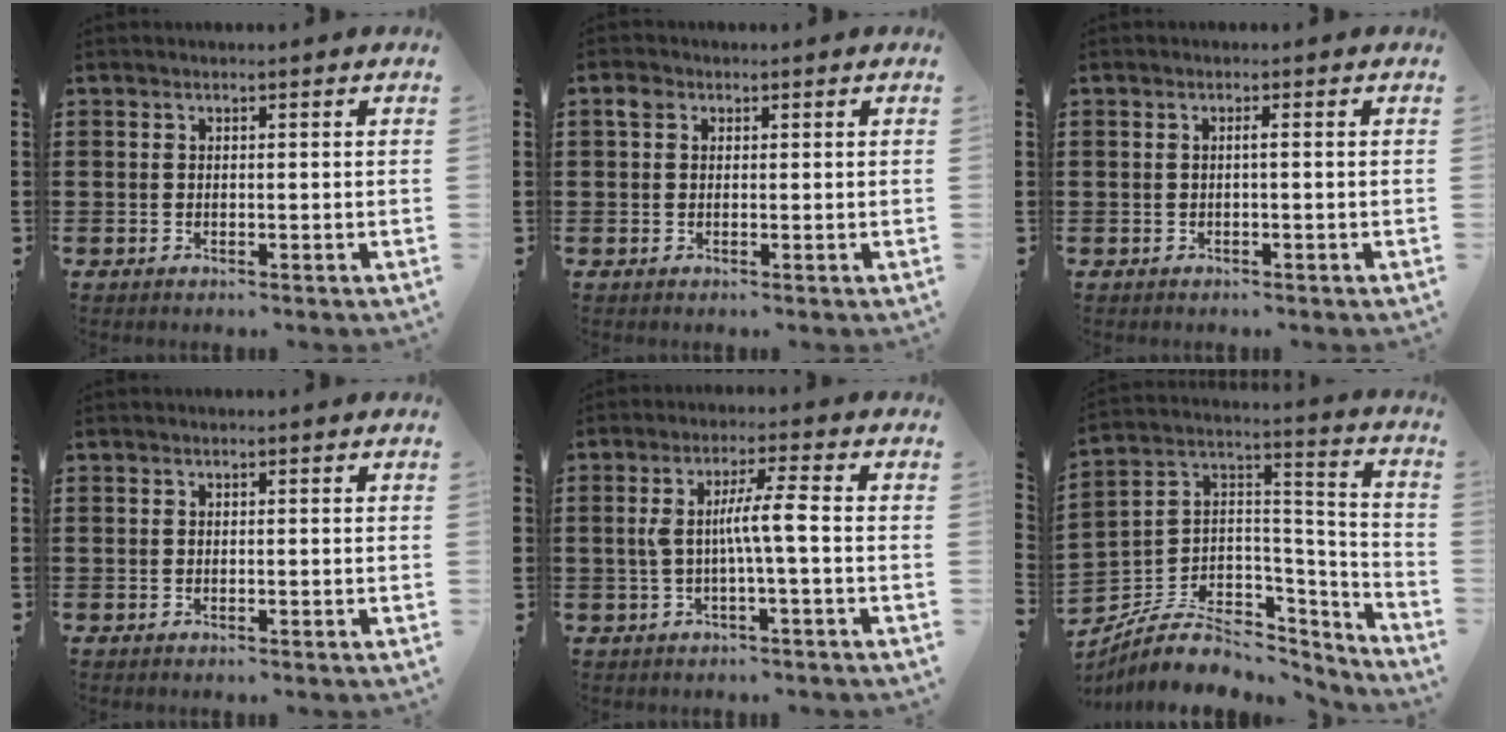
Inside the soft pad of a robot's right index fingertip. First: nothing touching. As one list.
[{"total": 1.6, "force": [0.5, 1.3, 0.8], "torque": [-0.020, 0.007, 0.009]}, {"total": 0.8, "force": [-0.2, -0.2, 0.8], "torque": [-0.015, -0.003, -0.004]}, {"total": 0.0}, {"total": 6.0, "force": [-0.3, 0.2, 6.0], "torque": [-0.119, -0.003, -0.015]}, {"total": 7.9, "force": [-4.0, 5.7, 3.7], "torque": [-0.090, 0.000, -0.071]}]